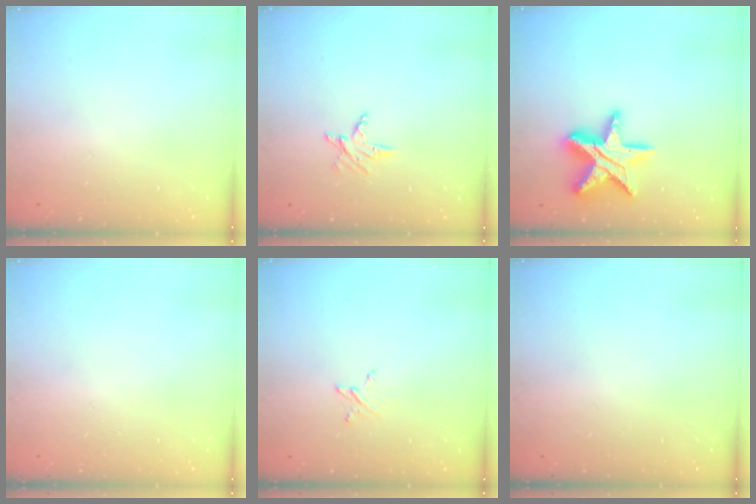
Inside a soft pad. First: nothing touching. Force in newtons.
{"total": 3.6, "press": 3.6, "slide": 0.5}
{"total": 16.3, "press": 16.2, "slide": 1.4}
{"total": 0.0}
{"total": 2.9, "press": 2.9, "slide": 0.2}
{"total": 0.0}